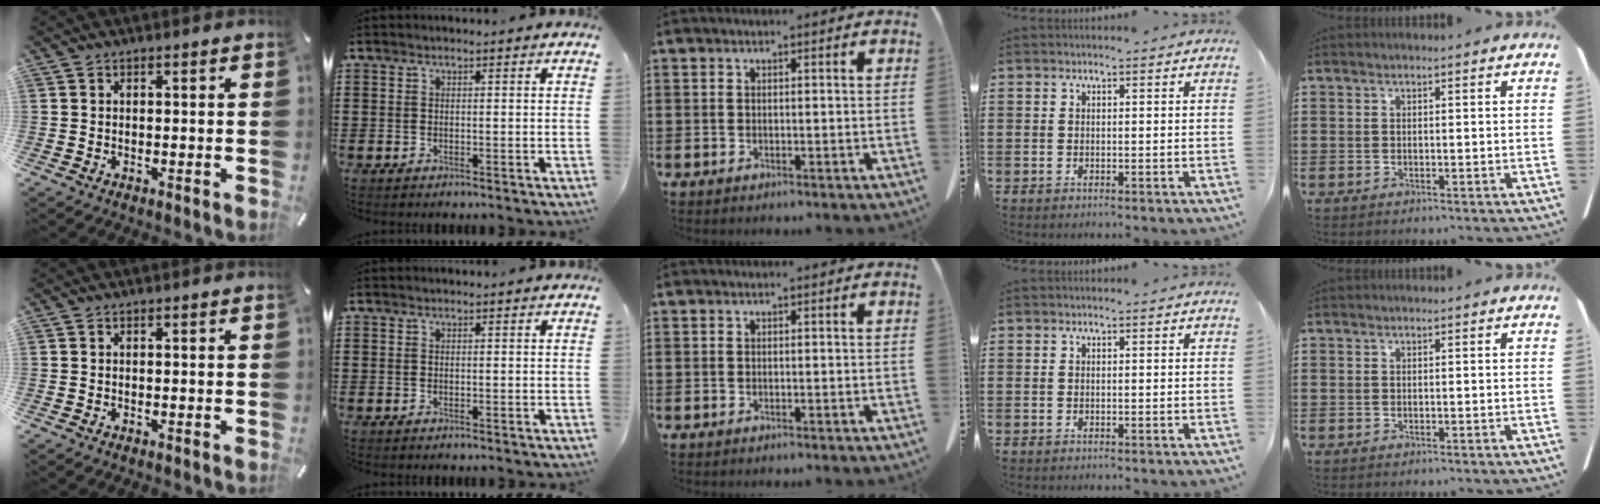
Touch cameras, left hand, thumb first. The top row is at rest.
{}